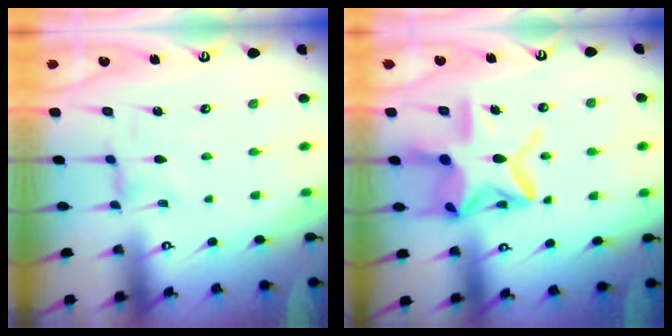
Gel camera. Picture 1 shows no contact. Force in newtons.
{"total": 18.4, "press": 18.3, "slide": 1.4}